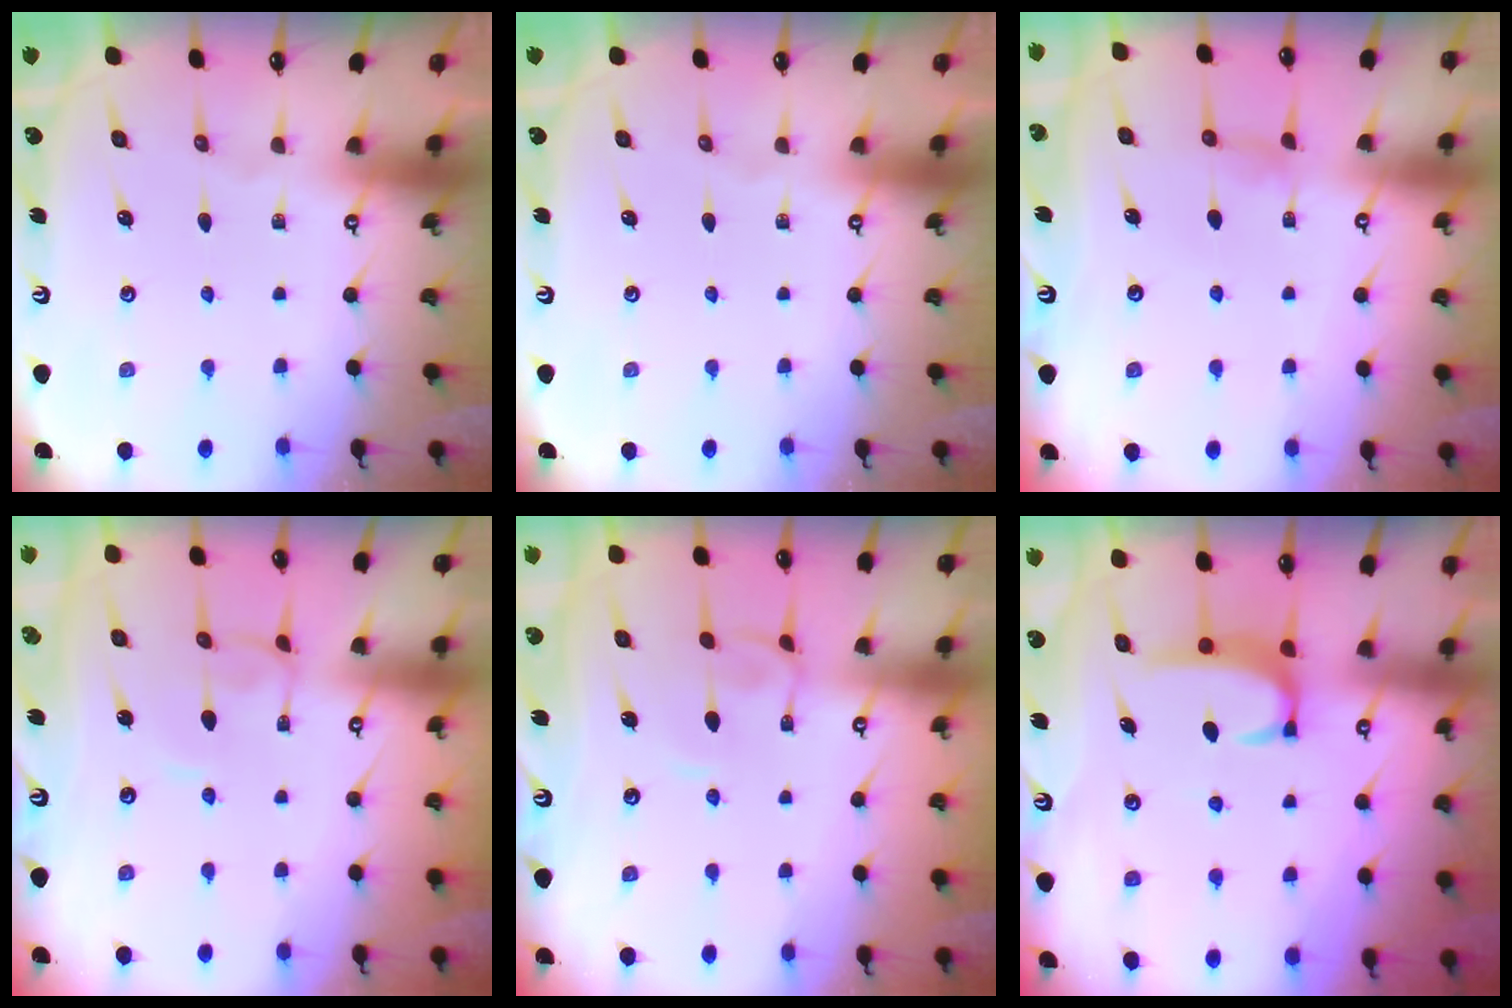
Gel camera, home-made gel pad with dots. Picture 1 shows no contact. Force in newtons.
{"total": 0.0}
{"total": 1.0, "press": 0.8, "slide": 0.7}
{"total": 1.9, "press": 1.9, "slide": 0.3}
{"total": 0.7, "press": 0.6, "slide": 0.4}
{"total": 2.9, "press": 2.8, "slide": 0.5}